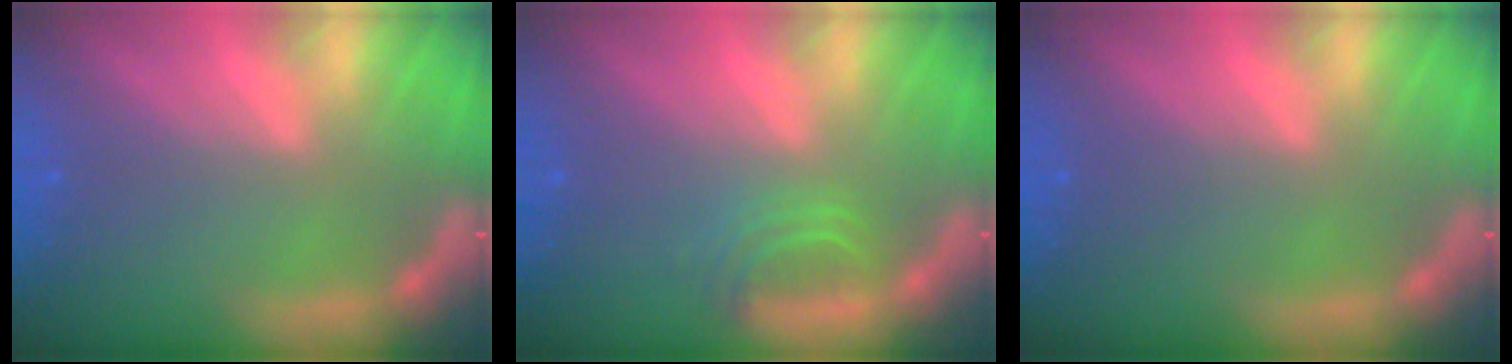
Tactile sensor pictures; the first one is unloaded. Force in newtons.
{"total": 2.5}
{"total": 0.0}